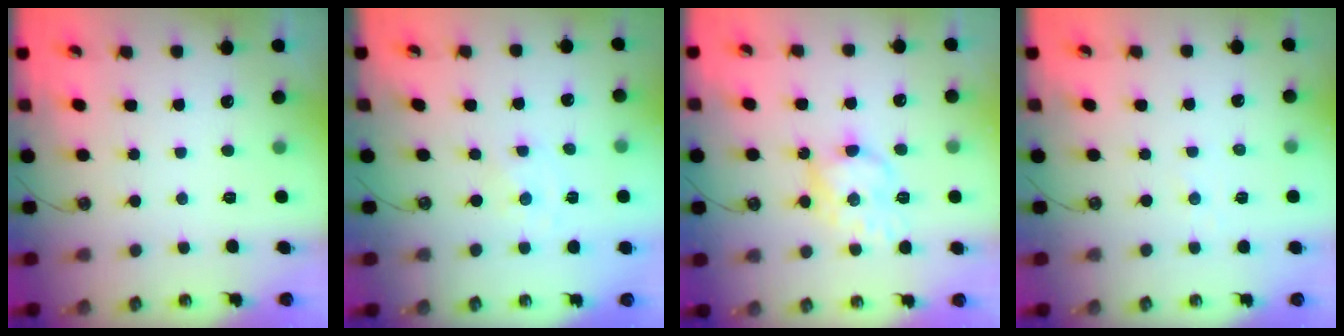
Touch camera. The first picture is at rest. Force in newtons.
{"total": 0.0}
{"total": 10.1, "press": 10.1, "slide": 0.4}
{"total": 2.2, "press": 2.1, "slide": 0.3}